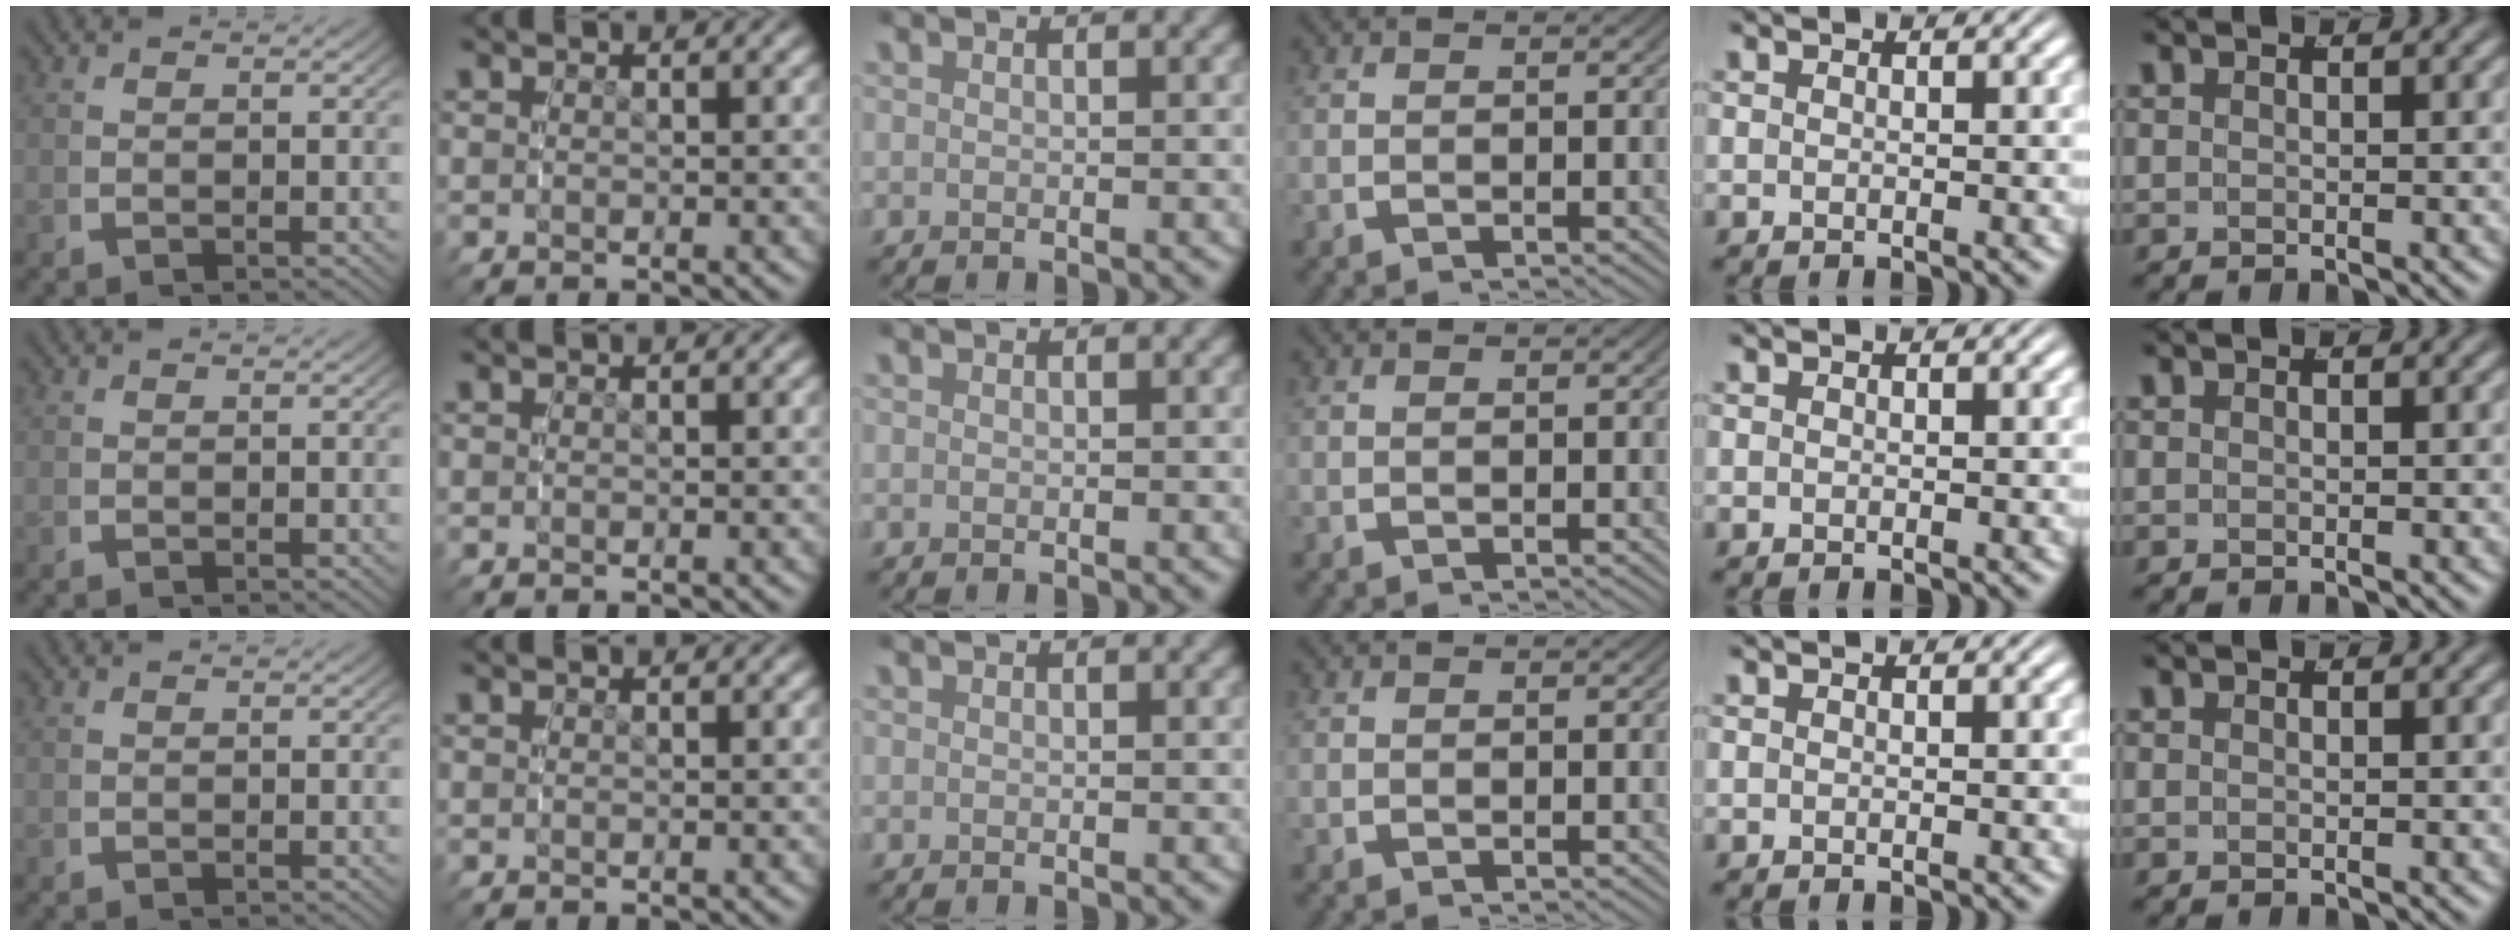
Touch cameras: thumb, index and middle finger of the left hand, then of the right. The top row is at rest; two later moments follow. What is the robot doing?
{"motion": "reach", "object": "string"}